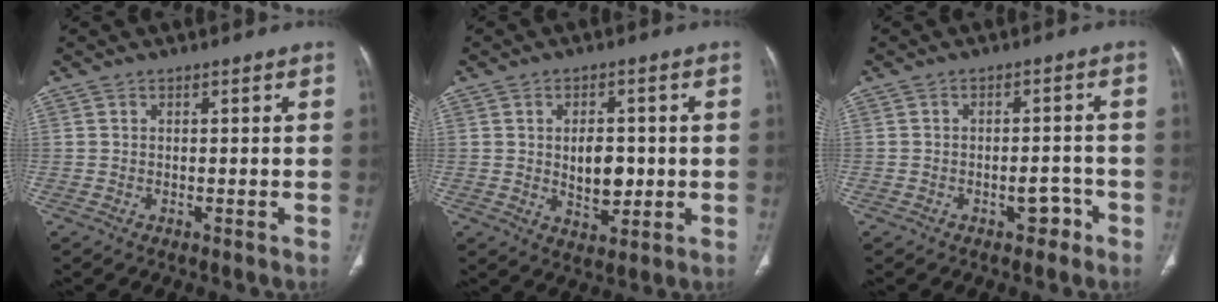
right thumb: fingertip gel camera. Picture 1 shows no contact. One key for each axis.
{"total": 6.8, "fx": 0.0, "fy": 4.2, "fz": 5.4, "tx": -0.063, "ty": -0.003, "tz": 0.008}
{"total": 3.5, "fx": -2.1, "fy": 2.0, "fz": 1.9, "tx": -0.006, "ty": 0.023, "tz": -0.026}